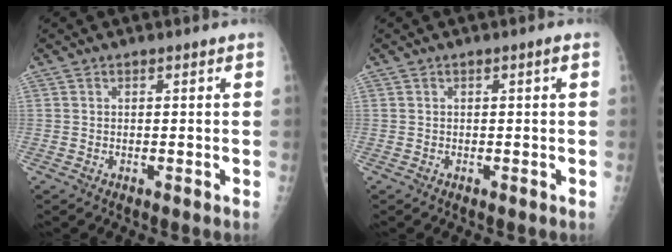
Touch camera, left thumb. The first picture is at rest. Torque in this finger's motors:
{"motor_torque": [-0.15, 0.00, -0.05, -0.01, 0.02]}